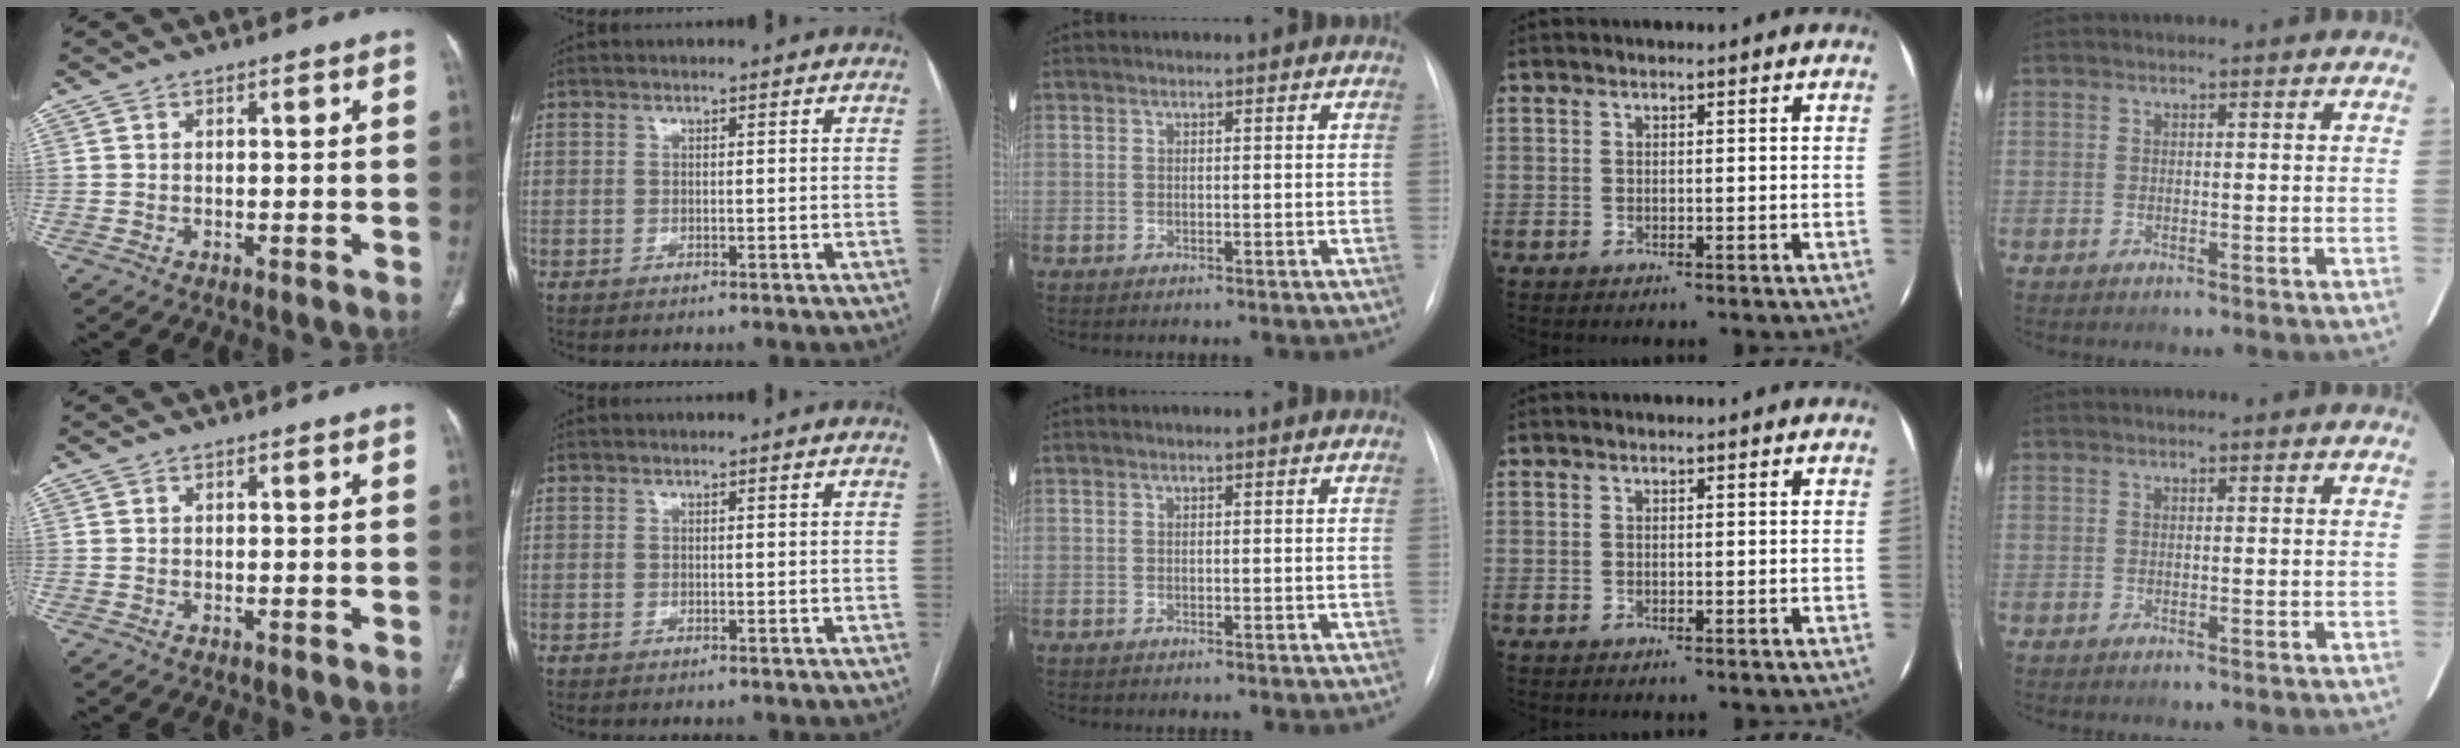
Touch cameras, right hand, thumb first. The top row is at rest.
{}